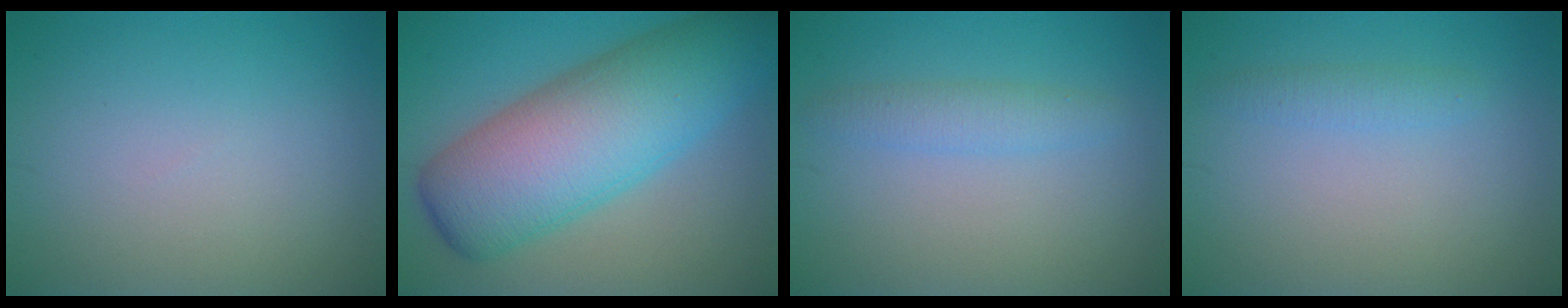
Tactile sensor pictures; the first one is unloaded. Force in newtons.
{"total": 11.5, "press": 11.5, "slide": 0.1}
{"total": 1.9, "press": 1.9, "slide": 0.1}
{"total": 1.3, "press": 1.3, "slide": 0.0}